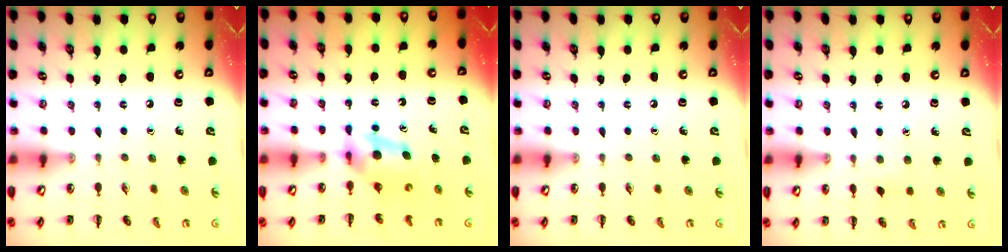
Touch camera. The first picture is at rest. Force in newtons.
{"total": 5.8, "press": 5.8, "slide": 0.7}
{"total": 0.0}
{"total": 3.4, "press": 3.1, "slide": 1.2}